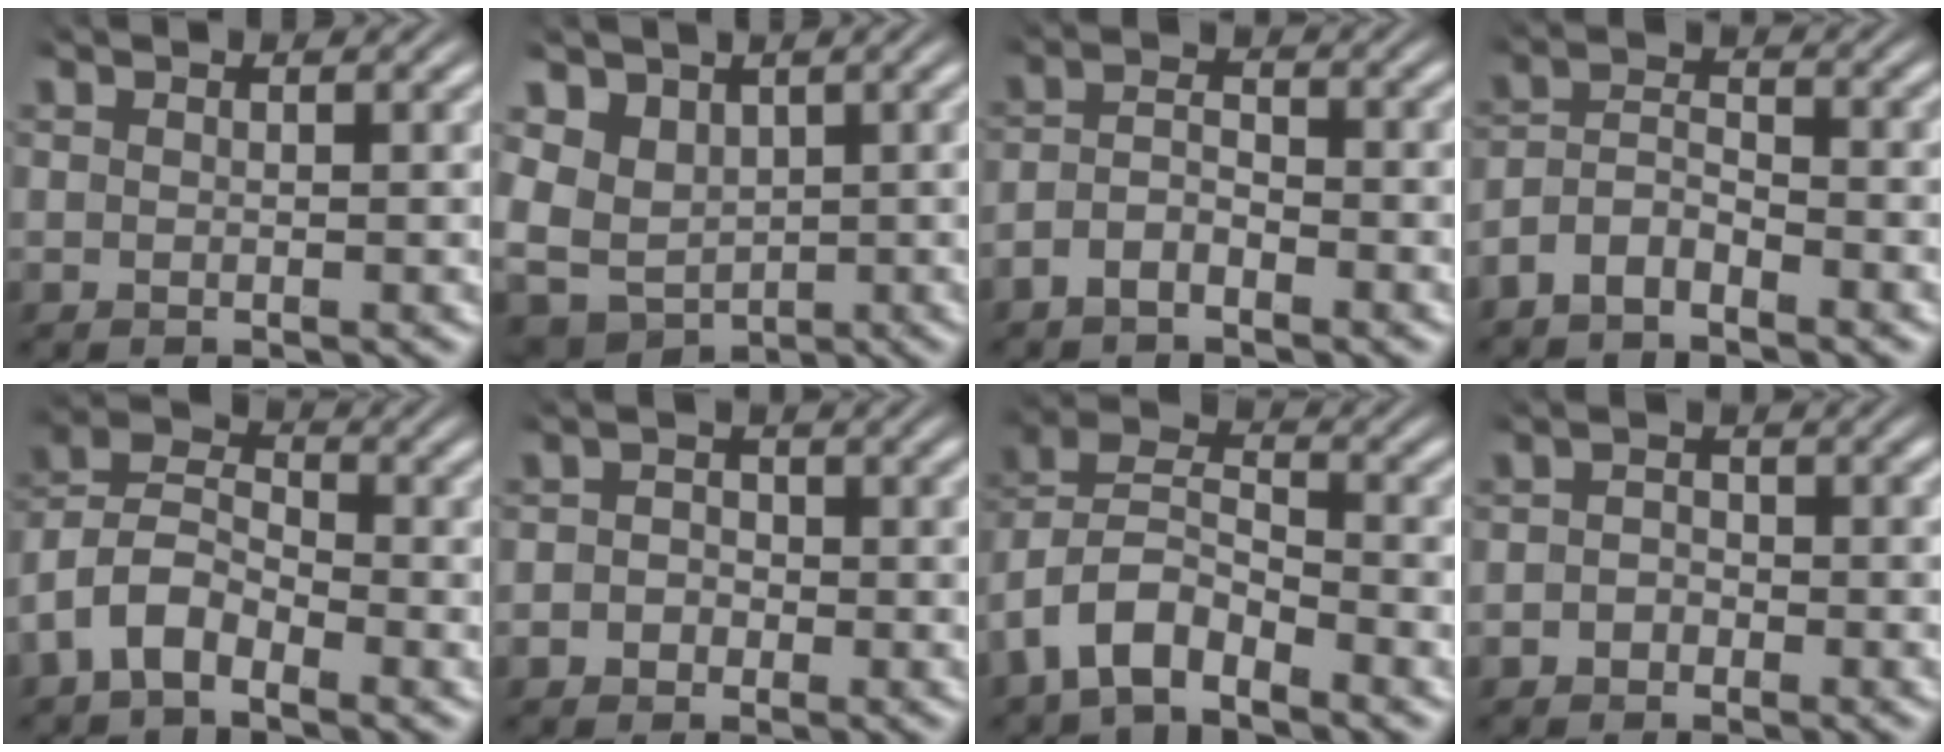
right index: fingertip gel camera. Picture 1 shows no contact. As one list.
[{"total": 9.3, "force": [-0.5, 8.5, 3.7], "torque": [-0.137, -0.060, 0.009]}, {"total": 3.8, "force": [-2.2, 2.6, 1.8], "torque": [-0.036, -0.002, -0.042]}, {"total": 4.8, "force": [-2.7, 3.6, 1.7], "torque": [-0.041, -0.007, -0.055]}, {"total": 8.0, "force": [0.2, 7.1, 3.7], "torque": [-0.109, -0.013, -0.013]}, {"total": 2.6, "force": [-1.0, 2.3, 0.5], "torque": [-0.008, -0.002, -0.025]}, {"total": 7.6, "force": [0.0, 6.6, 3.7], "torque": [-0.112, -0.011, -0.014]}, {"total": 2.1, "force": [-1.2, 1.6, 0.4], "torque": [-0.005, -0.003, -0.024]}]